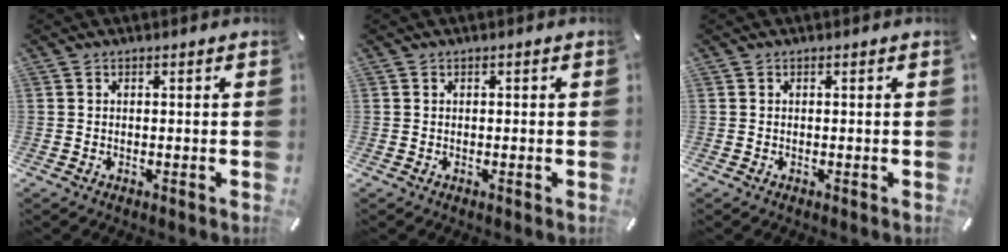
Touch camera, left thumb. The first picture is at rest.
{"total": 0.0}
{"total": 0.0}